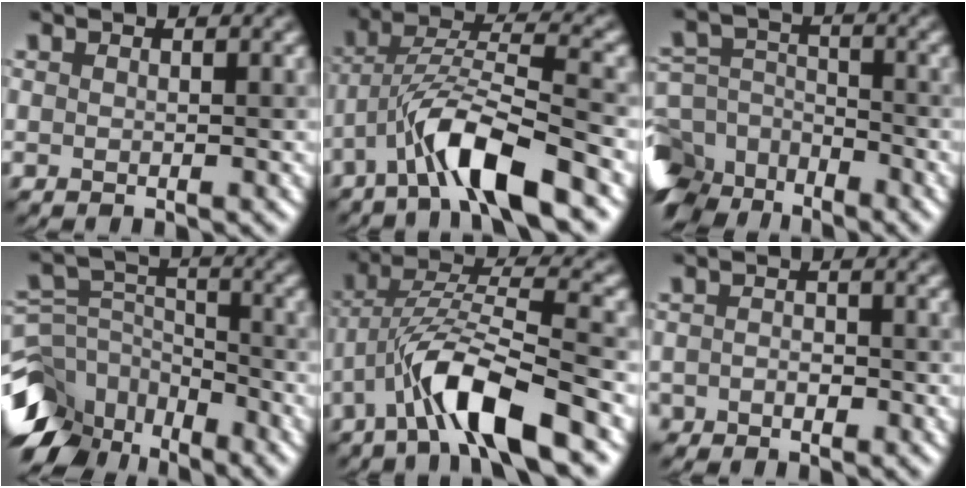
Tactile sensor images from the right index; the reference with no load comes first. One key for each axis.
{"total": 7.6, "fx": -4.3, "fy": 1.5, "fz": 6.0, "tx": -0.112, "ty": 0.010, "tz": -0.084}
{"total": 10.1, "fx": -7.3, "fy": 6.2, "fz": 3.4, "tx": -0.071, "ty": -0.021, "tz": -0.117}
{"total": 11.5, "fx": -8.0, "fy": 6.9, "fz": 4.5, "tx": -0.094, "ty": -0.001, "tz": -0.135}
{"total": 8.6, "fx": -4.5, "fy": 1.9, "fz": 7.0, "tx": -0.134, "ty": 0.010, "tz": -0.088}
{"total": 1.8, "fx": -0.9, "fy": 1.4, "fz": 0.5, "tx": 0.012, "ty": 0.004, "tz": -0.028}